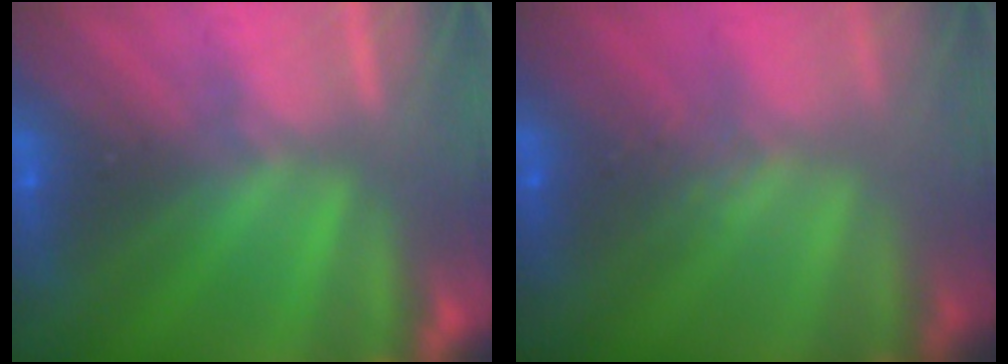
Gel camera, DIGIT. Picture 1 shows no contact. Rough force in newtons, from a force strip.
{"total": 2.6}